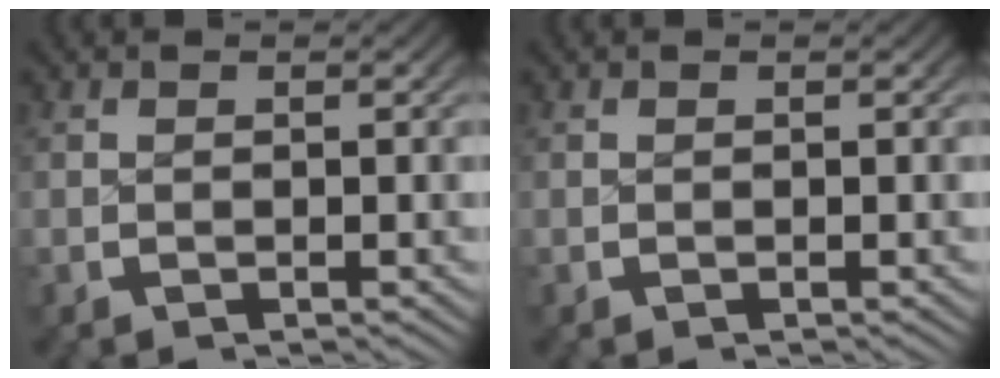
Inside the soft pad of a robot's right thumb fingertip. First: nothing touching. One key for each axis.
{"total": 0.0}